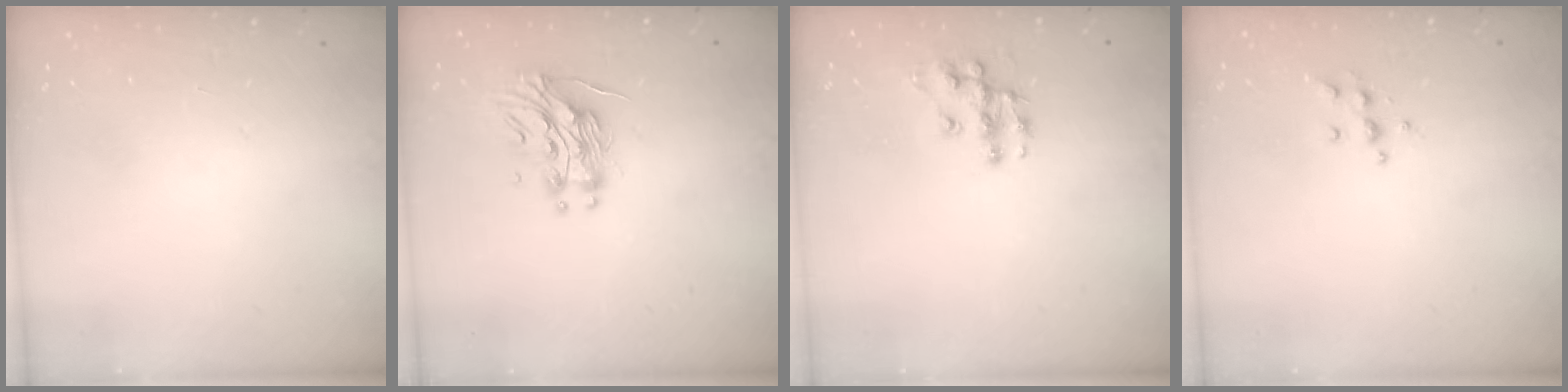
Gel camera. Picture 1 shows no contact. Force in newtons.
{"total": 13.2, "press": 13.2, "slide": 0.8}
{"total": 9.7, "press": 9.7, "slide": 0.7}
{"total": 5.7, "press": 5.7, "slide": 0.9}